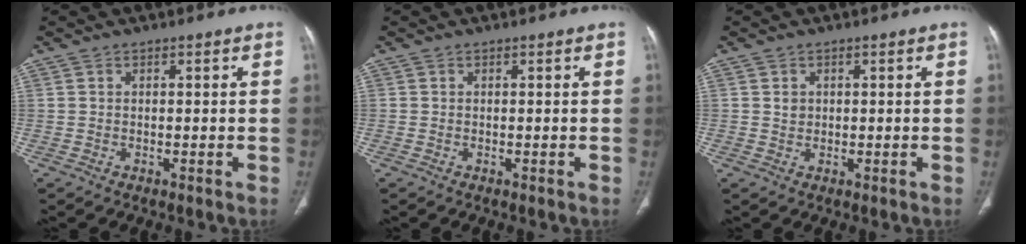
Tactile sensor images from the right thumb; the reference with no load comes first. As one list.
[{"total": 0.0}, {"total": 1.5, "force": [0.3, 1.4, 0.5], "torque": [-0.003, 0.001, 0.006]}]